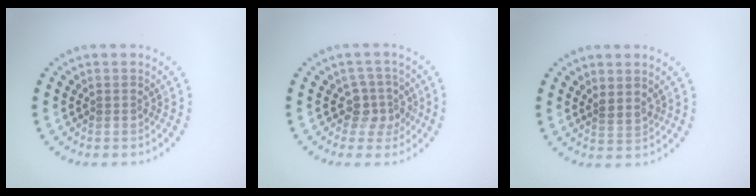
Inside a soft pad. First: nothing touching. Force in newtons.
{"total": 2.6, "press": 2.1, "slide": 1.5}
{"total": 1.0, "press": 0.6, "slide": 0.8}